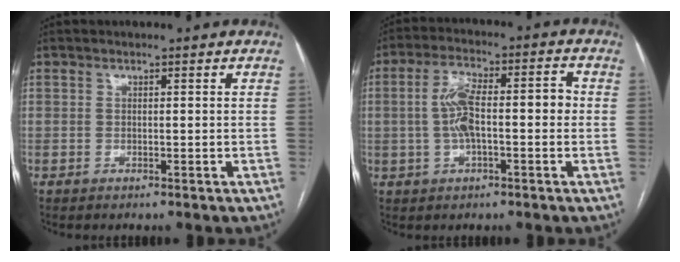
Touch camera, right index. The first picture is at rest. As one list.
[{"total": 9.1, "force": [-0.2, 2.8, 8.6], "torque": [-0.162, 0.035, 0.000]}]